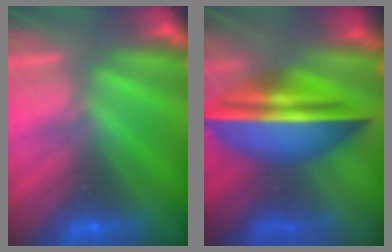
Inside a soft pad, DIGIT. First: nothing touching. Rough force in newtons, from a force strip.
{"total": 7.3}